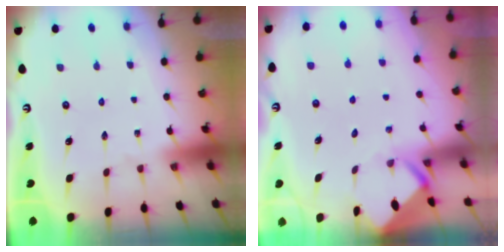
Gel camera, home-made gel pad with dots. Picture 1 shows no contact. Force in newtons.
{"total": 3.0, "press": 3.0, "slide": 0.1}